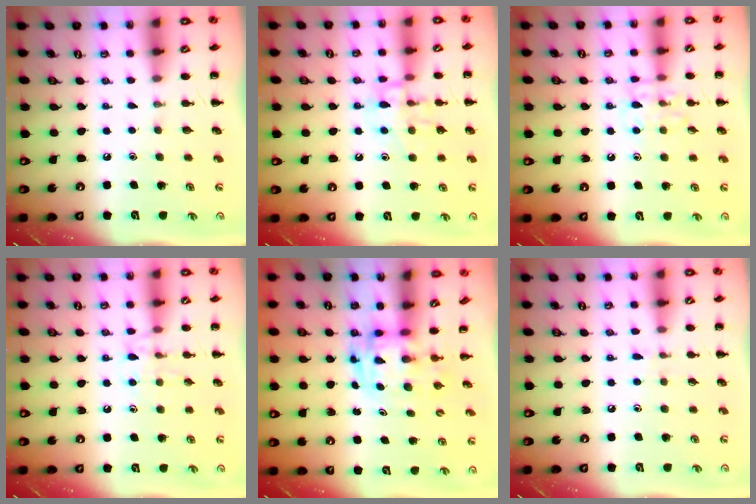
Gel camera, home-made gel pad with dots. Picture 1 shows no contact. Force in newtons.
{"total": 12.0, "press": 11.9, "slide": 0.9}
{"total": 9.1, "press": 9.1, "slide": 0.7}
{"total": 8.9, "press": 8.8, "slide": 1.1}
{"total": 2.9, "press": 2.9, "slide": 0.6}
{"total": 4.7, "press": 4.3, "slide": 1.8}